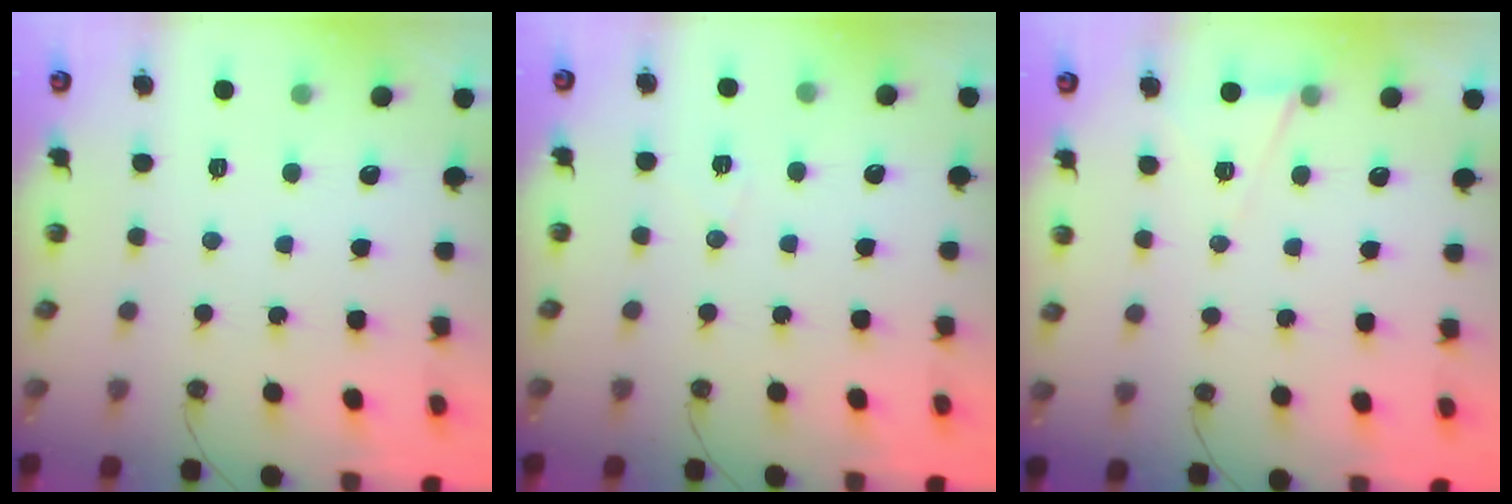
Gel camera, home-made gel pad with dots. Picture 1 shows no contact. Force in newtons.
{"total": 4.5, "press": 3.8, "slide": 2.3}
{"total": 5.4, "press": 3.1, "slide": 4.5}